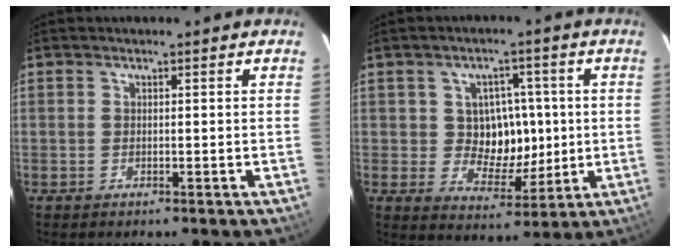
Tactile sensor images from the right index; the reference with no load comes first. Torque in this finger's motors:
{"motor_torque": [0.23, 0.20, 0.32, 0.04]}